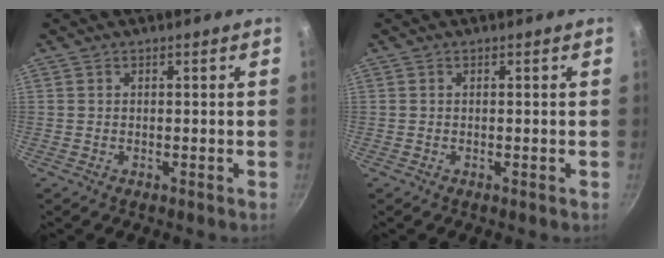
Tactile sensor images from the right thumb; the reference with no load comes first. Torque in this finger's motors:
{"motor_torque": [2.55, 2.46, 0.50, -0.20, -0.03]}